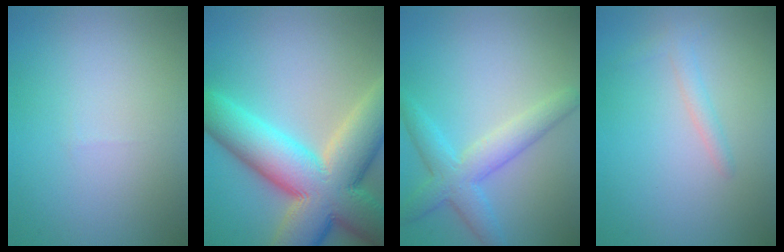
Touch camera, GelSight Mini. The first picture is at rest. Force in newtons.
{"total": 14.9, "press": 14.9, "slide": 0.7}
{"total": 4.5, "press": 4.5, "slide": 0.1}
{"total": 1.3, "press": 1.3, "slide": 0.1}